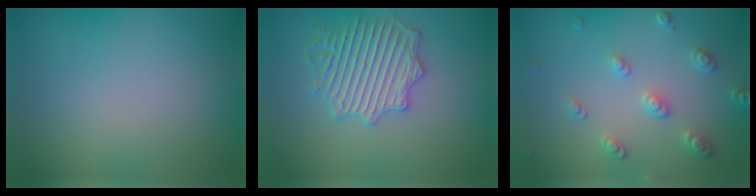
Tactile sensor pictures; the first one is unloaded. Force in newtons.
{"total": 4.0, "press": 4.0, "slide": 0.2}
{"total": 2.7, "press": 2.6, "slide": 0.4}